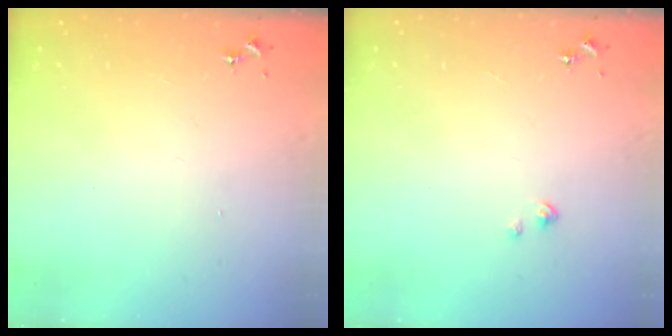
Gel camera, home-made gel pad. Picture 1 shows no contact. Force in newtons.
{"total": 1.6, "press": 1.6, "slide": 0.2}